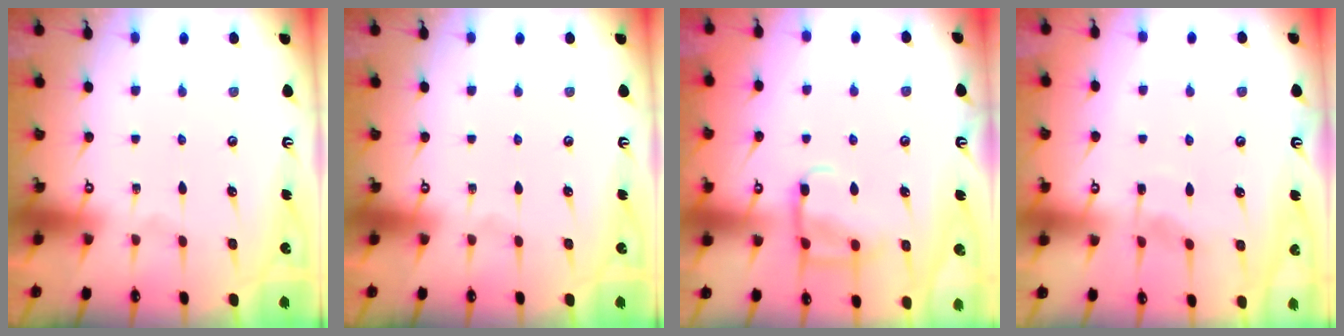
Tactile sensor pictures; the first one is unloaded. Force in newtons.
{"total": 0.0}
{"total": 10.9, "press": 10.9, "slide": 1.0}
{"total": 3.7, "press": 3.7, "slide": 0.5}